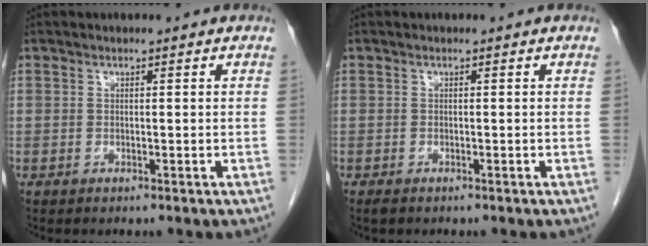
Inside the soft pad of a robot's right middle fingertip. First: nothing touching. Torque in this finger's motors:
{"motor_torque": [0.53, -0.38, 0.04, 0.03]}